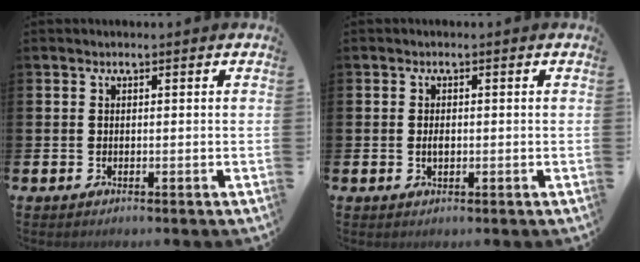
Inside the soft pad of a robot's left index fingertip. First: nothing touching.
{"total": 1.1, "force": [-0.1, 0.6, 0.9], "torque": [-0.016, 0.003, -0.004]}